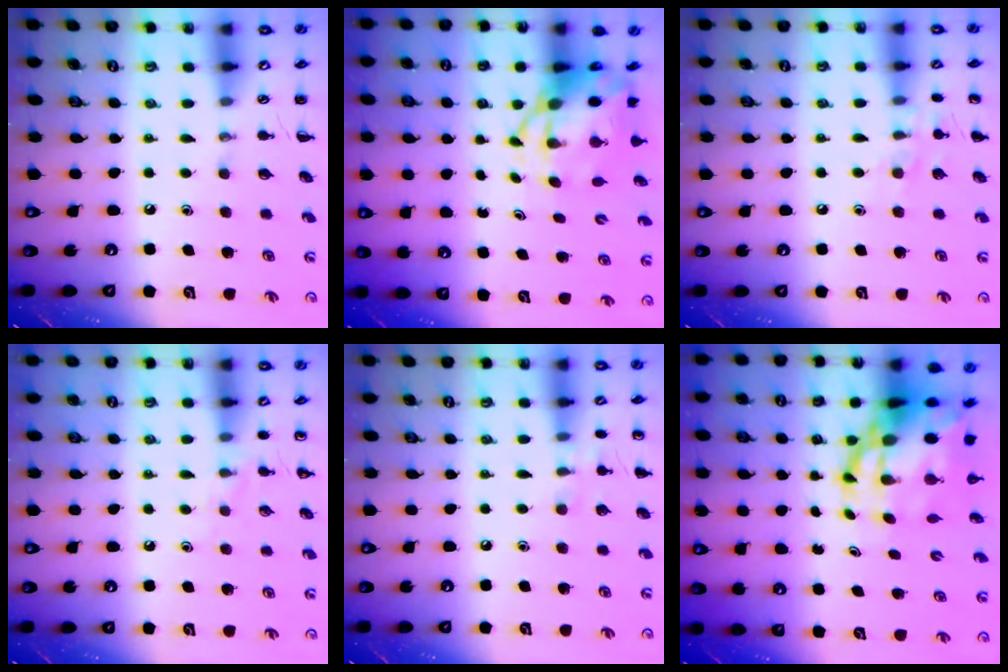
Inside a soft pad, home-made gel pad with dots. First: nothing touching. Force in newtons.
{"total": 6.0, "press": 5.8, "slide": 1.7}
{"total": 8.1, "press": 7.8, "slide": 2.1}
{"total": 5.1, "press": 4.8, "slide": 1.9}
{"total": 5.4, "press": 5.1, "slide": 1.6}
{"total": 11.4, "press": 10.9, "slide": 3.2}